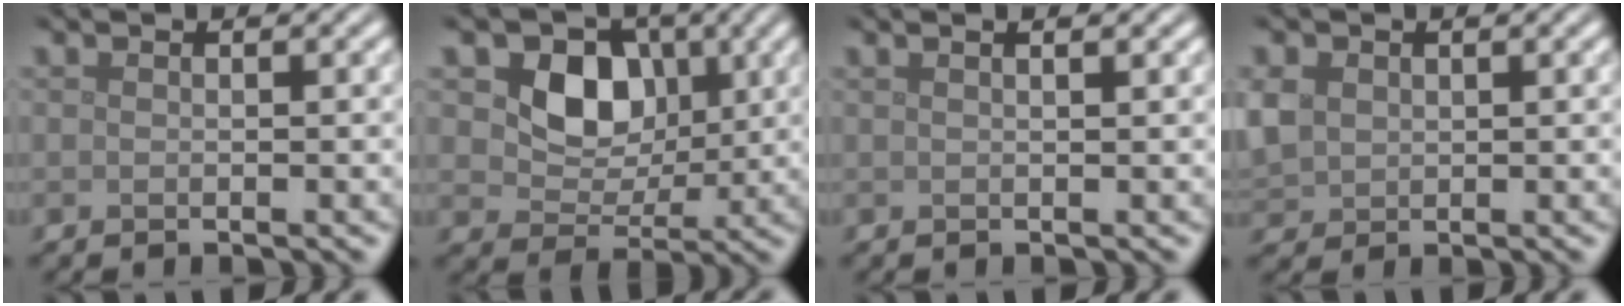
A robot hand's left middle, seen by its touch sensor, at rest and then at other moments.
{"total": 5.6, "force": [1.5, 4.4, 3.2], "torque": [-0.056, -0.008, 0.016]}
{"total": 2.3, "force": [1.3, 1.0, 1.6], "torque": [-0.005, 0.002, -0.007]}
{"total": 3.4, "force": [0.7, 3.0, 1.6], "torque": [-0.062, -0.001, 0.015]}